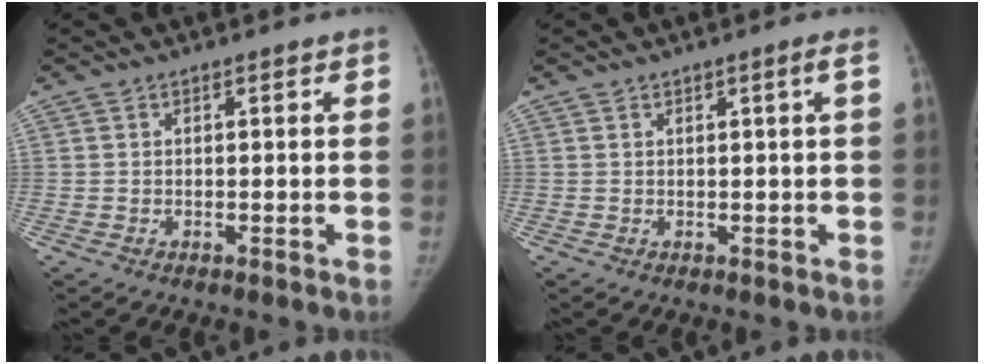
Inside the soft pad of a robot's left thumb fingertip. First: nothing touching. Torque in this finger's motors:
{"motor_torque": [-0.27, -0.28, 0.43, 0.29, -0.24]}